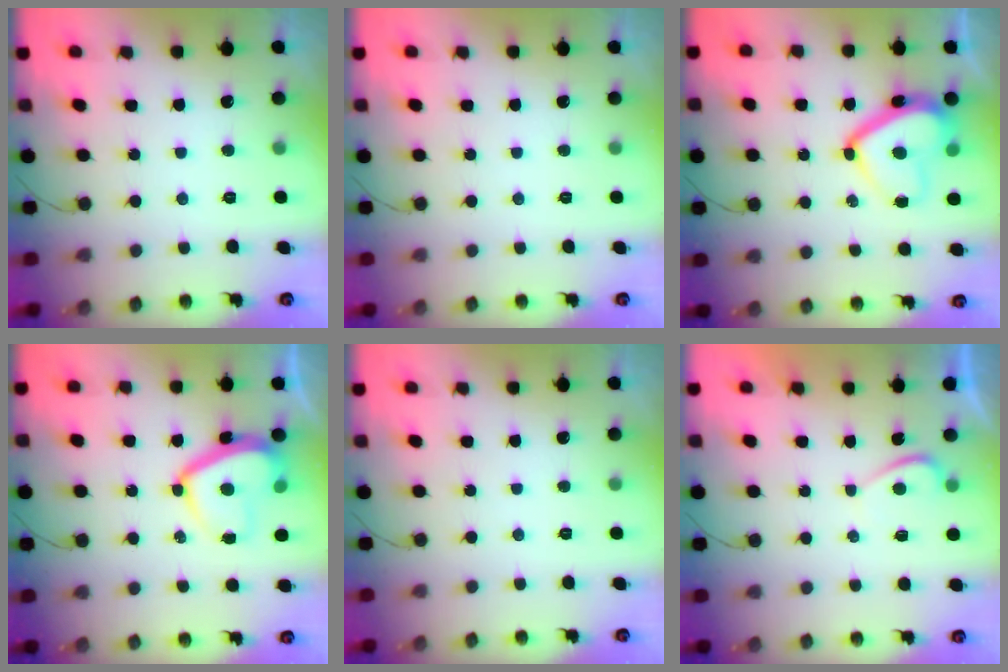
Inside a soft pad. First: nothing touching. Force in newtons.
{"total": 0.0}
{"total": 13.8, "press": 13.8, "slide": 1.4}
{"total": 10.4, "press": 10.4, "slide": 1.0}
{"total": 0.0}
{"total": 0.0}